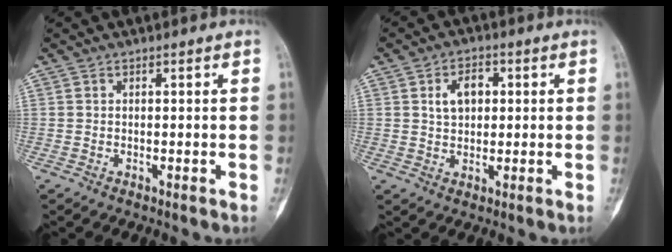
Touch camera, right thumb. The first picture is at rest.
{"total": 5.9, "force": [1.3, 4.0, 4.1], "torque": [-0.047, 0.006, 0.020]}